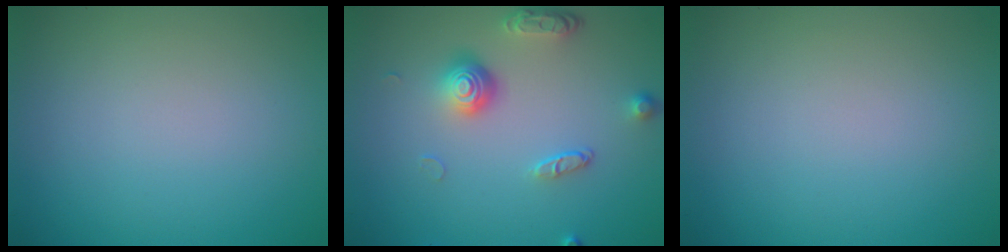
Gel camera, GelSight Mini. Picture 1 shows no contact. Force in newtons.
{"total": 3.8, "press": 2.9, "slide": 2.6}
{"total": 0.0}